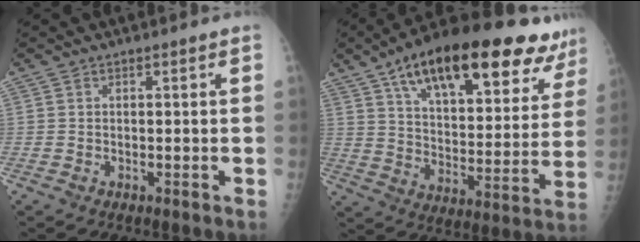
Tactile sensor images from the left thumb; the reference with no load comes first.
{"total": 29.0, "force": [18.1, 11.0, 19.8], "torque": [-0.269, -0.031, 0.273]}